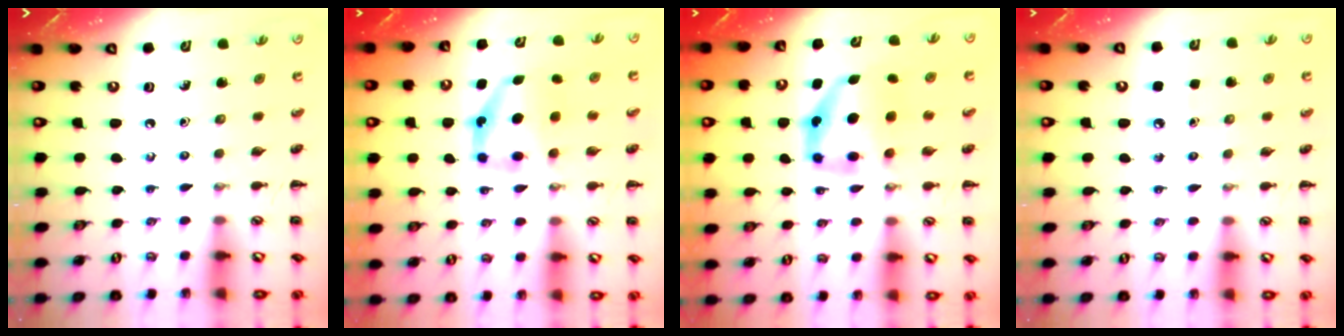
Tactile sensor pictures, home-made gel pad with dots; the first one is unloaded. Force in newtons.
{"total": 6.6, "press": 6.5, "slide": 1.0}
{"total": 7.5, "press": 7.4, "slide": 1.3}
{"total": 2.8, "press": 2.6, "slide": 1.0}